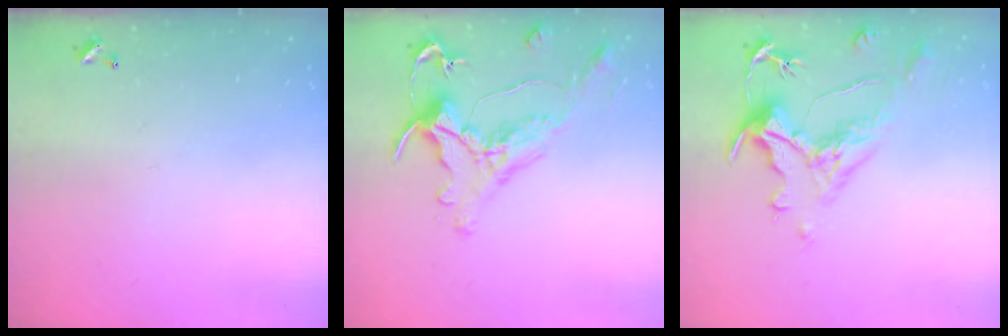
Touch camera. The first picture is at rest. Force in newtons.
{"total": 0.7, "press": 0.1, "slide": 0.7}
{"total": 1.4, "press": 0.2, "slide": 1.4}